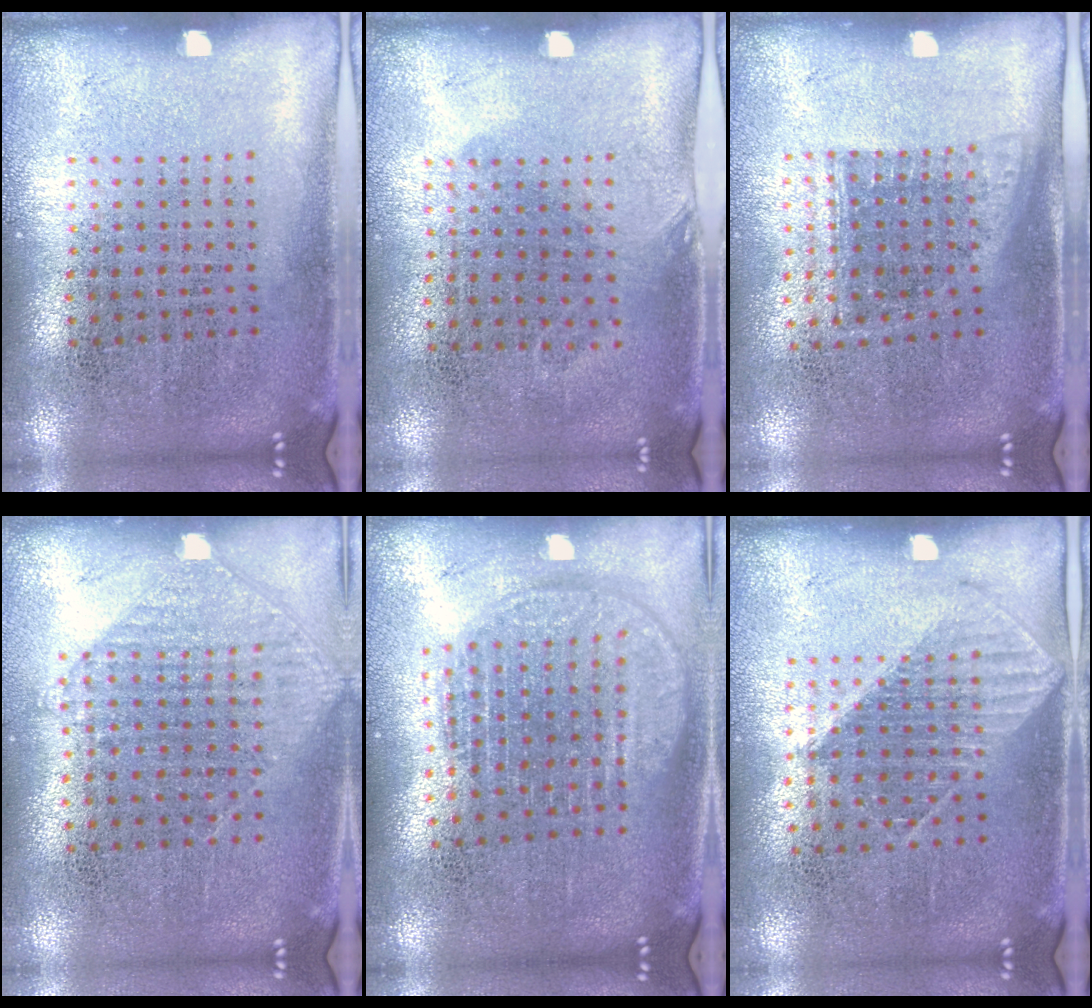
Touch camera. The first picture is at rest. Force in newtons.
{"total": 0.8, "press": 0.6, "slide": 0.5}
{"total": 1.1, "press": 0.8, "slide": 0.8}
{"total": 0.9, "press": 0.9, "slide": 0.3}
{"total": 1.8, "press": 1.5, "slide": 0.9}
{"total": 1.1, "press": 1.0, "slide": 0.3}